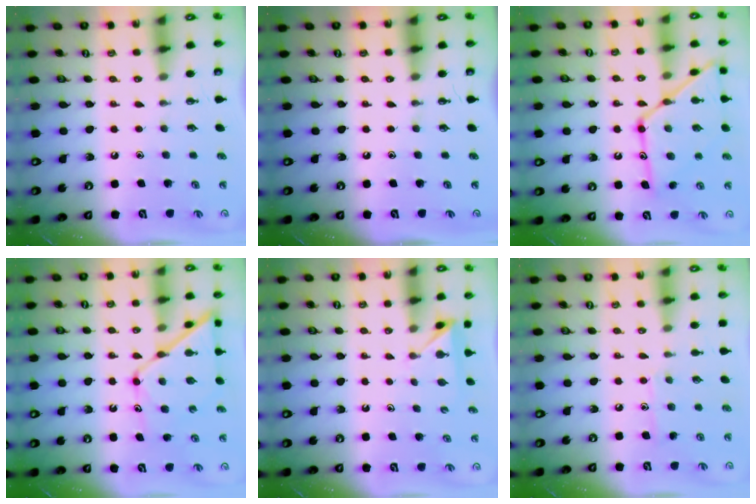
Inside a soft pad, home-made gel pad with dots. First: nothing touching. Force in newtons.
{"total": 0.0}
{"total": 18.5, "press": 18.4, "slide": 1.7}
{"total": 12.3, "press": 12.3, "slide": 1.1}
{"total": 2.8, "press": 2.8, "slide": 0.5}
{"total": 7.5, "press": 7.5, "slide": 0.4}